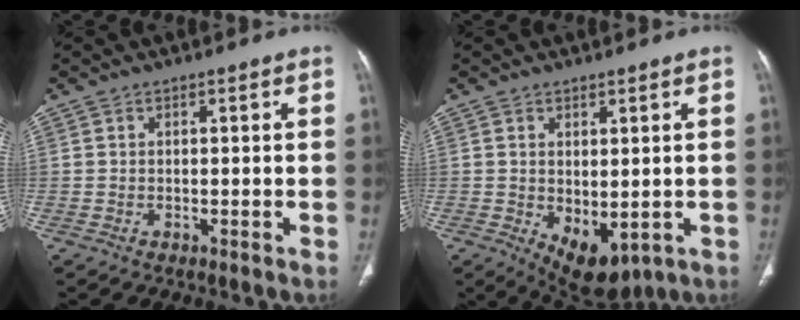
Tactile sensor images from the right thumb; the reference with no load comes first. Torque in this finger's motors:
{"motor_torque": [-0.07, 0.47, 0.00, -0.05, 0.06]}